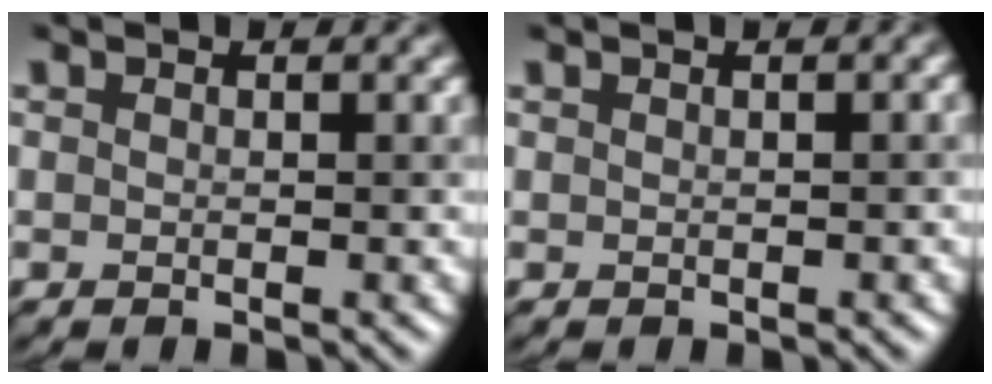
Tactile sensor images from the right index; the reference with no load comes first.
{"total": 0.6, "force": [-0.1, -0.1, 0.6], "torque": [-0.006, 0.001, -0.001]}